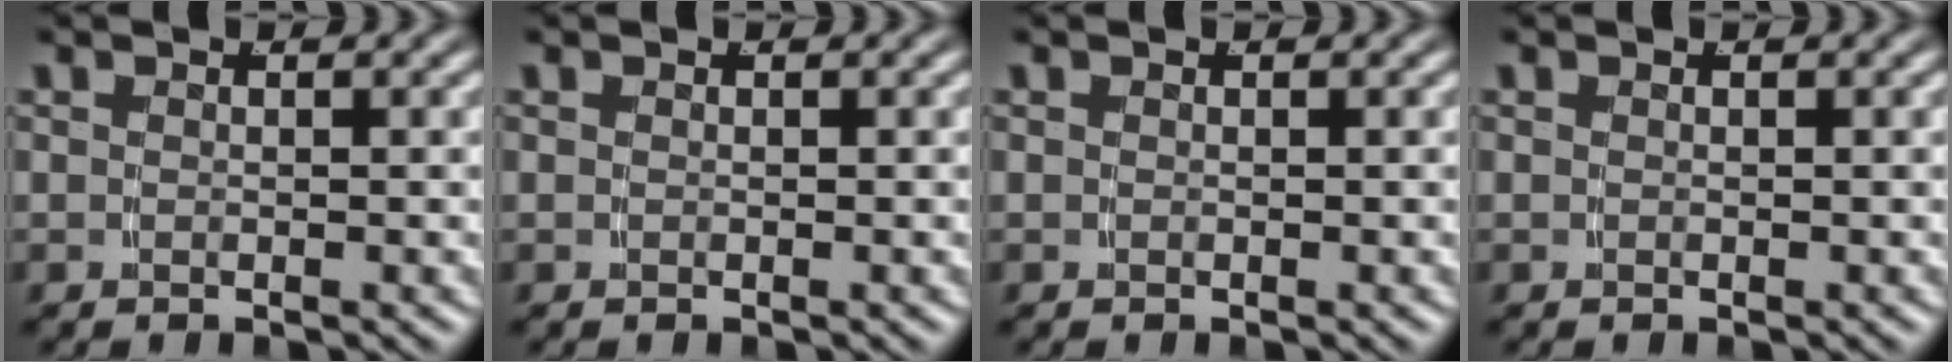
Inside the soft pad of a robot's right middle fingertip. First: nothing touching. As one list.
[{"total": 0.0}, {"total": 0.0}, {"total": 0.0}]